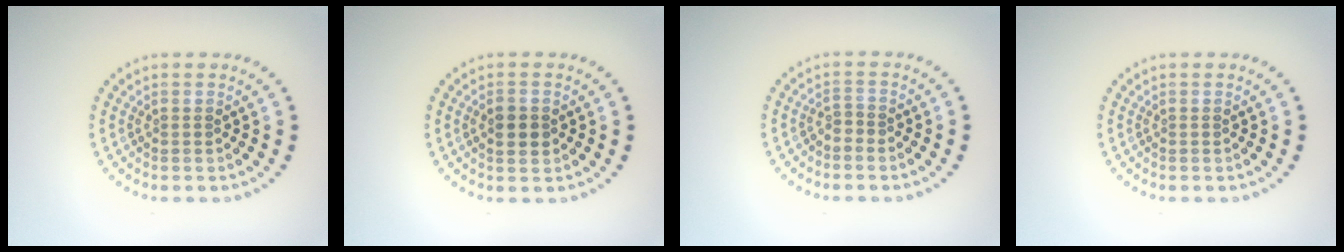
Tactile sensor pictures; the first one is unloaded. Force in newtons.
{"total": 2.3, "press": 2.3, "slide": 0.0}
{"total": 0.8, "press": 0.5, "slide": 0.6}
{"total": 0.0}